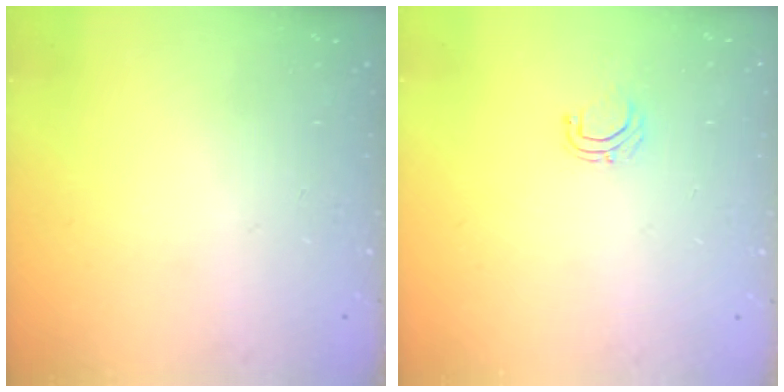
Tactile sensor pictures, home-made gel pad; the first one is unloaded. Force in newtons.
{"total": 3.8, "press": 3.8, "slide": 0.2}